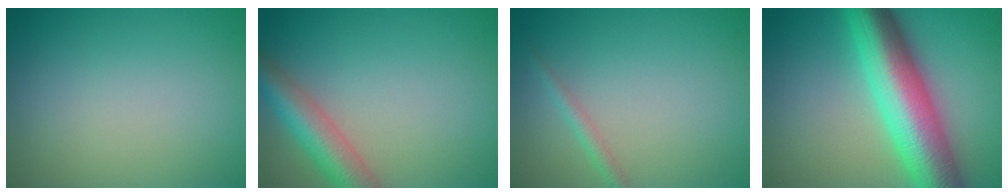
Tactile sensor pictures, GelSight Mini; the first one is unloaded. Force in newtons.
{"total": 4.9, "press": 4.9, "slide": 0.2}
{"total": 1.2, "press": 1.2, "slide": 0.0}
{"total": 10.3, "press": 10.3, "slide": 0.2}